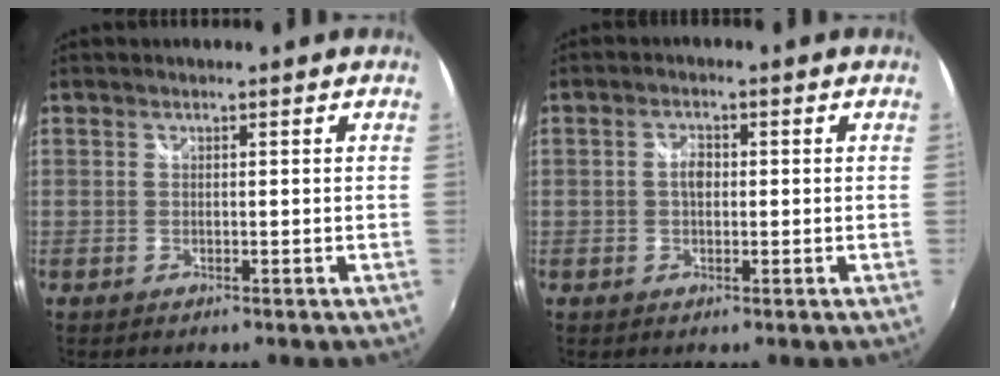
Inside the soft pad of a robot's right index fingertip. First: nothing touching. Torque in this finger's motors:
{"motor_torque": [0.74, 0.04, 0.31, 0.05]}